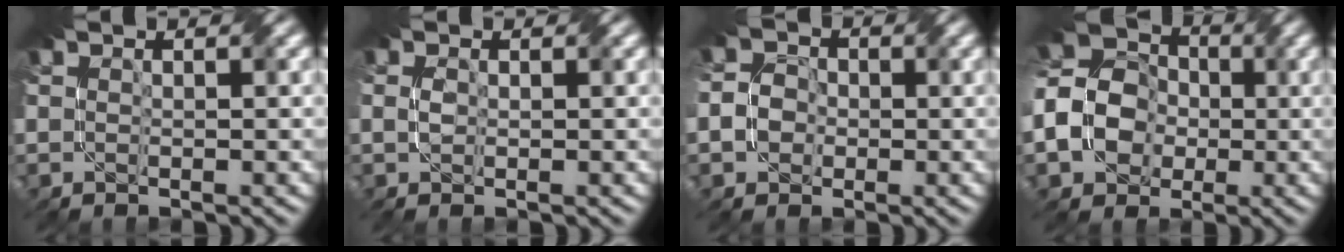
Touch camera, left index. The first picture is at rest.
{"total": 0.8, "force": [-0.3, 0.4, 0.6], "torque": [-0.015, 0.000, -0.006]}
{"total": 2.7, "force": [-1.0, 2.2, 1.1], "torque": [-0.017, 0.001, -0.027]}
{"total": 7.5, "force": [-1.9, 6.1, 4.0], "torque": [-0.093, 0.004, -0.050]}